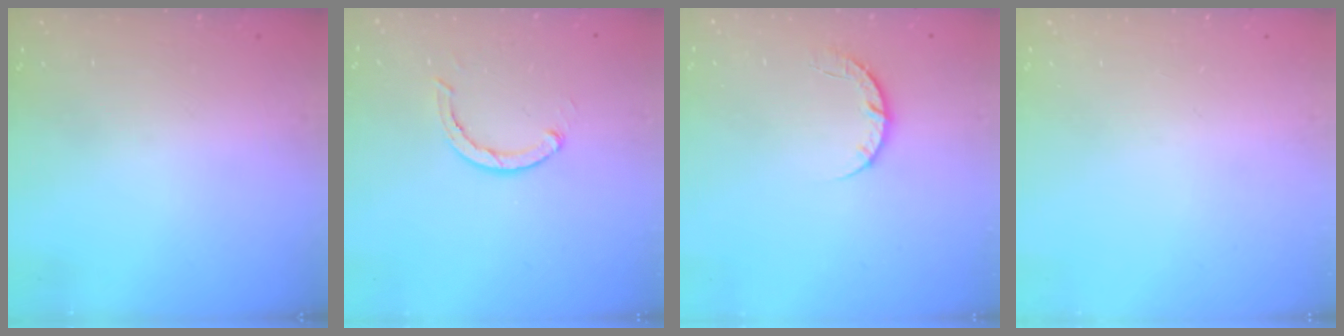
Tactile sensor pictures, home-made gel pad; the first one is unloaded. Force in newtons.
{"total": 2.9, "press": 2.9, "slide": 0.5}
{"total": 5.1, "press": 5.1, "slide": 0.7}
{"total": 0.0}